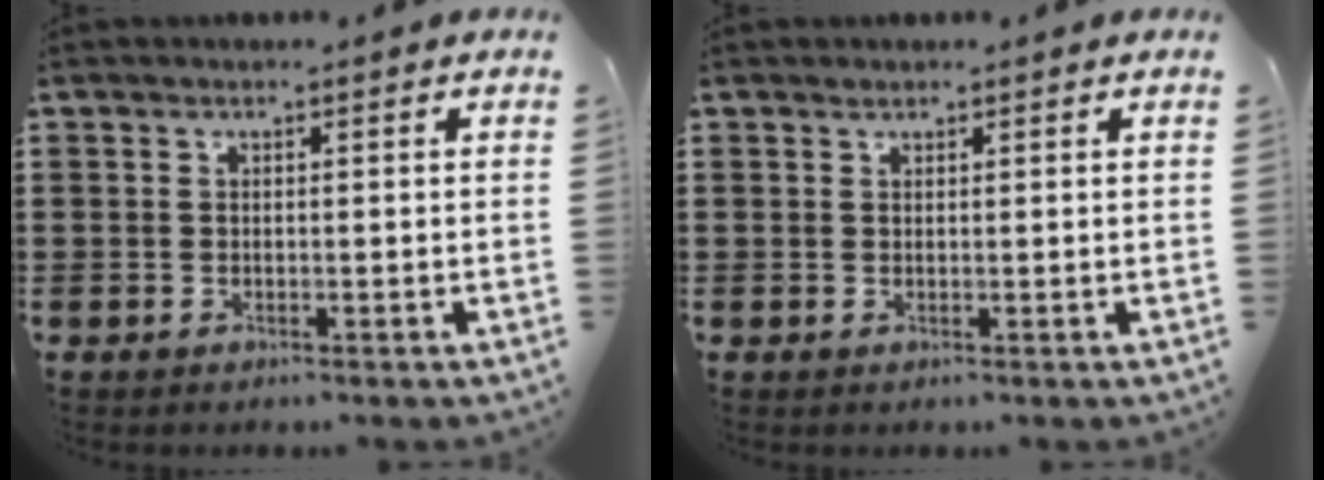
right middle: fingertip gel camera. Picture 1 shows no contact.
{"total": 0.6, "force": [0.6, 0.0, 0.0], "torque": [-0.001, 0.000, 0.013]}